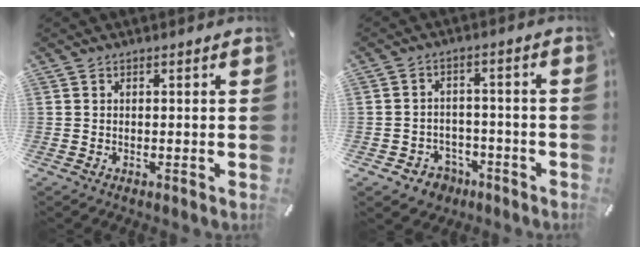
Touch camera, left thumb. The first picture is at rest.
{"total": 5.1, "force": [-2.5, 4.3, 1.0], "torque": [-0.024, 0.016, -0.045]}